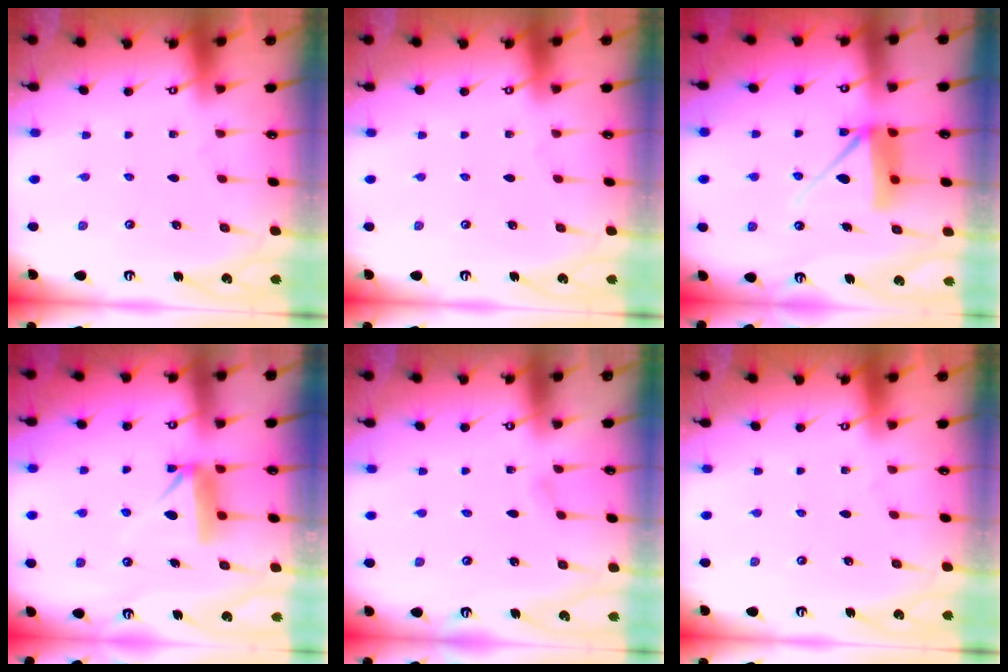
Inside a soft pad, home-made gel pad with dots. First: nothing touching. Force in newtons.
{"total": 0.0}
{"total": 10.9, "press": 10.8, "slide": 1.3}
{"total": 8.2, "press": 8.2, "slide": 0.4}
{"total": 1.7, "press": 1.6, "slide": 0.2}
{"total": 0.0}